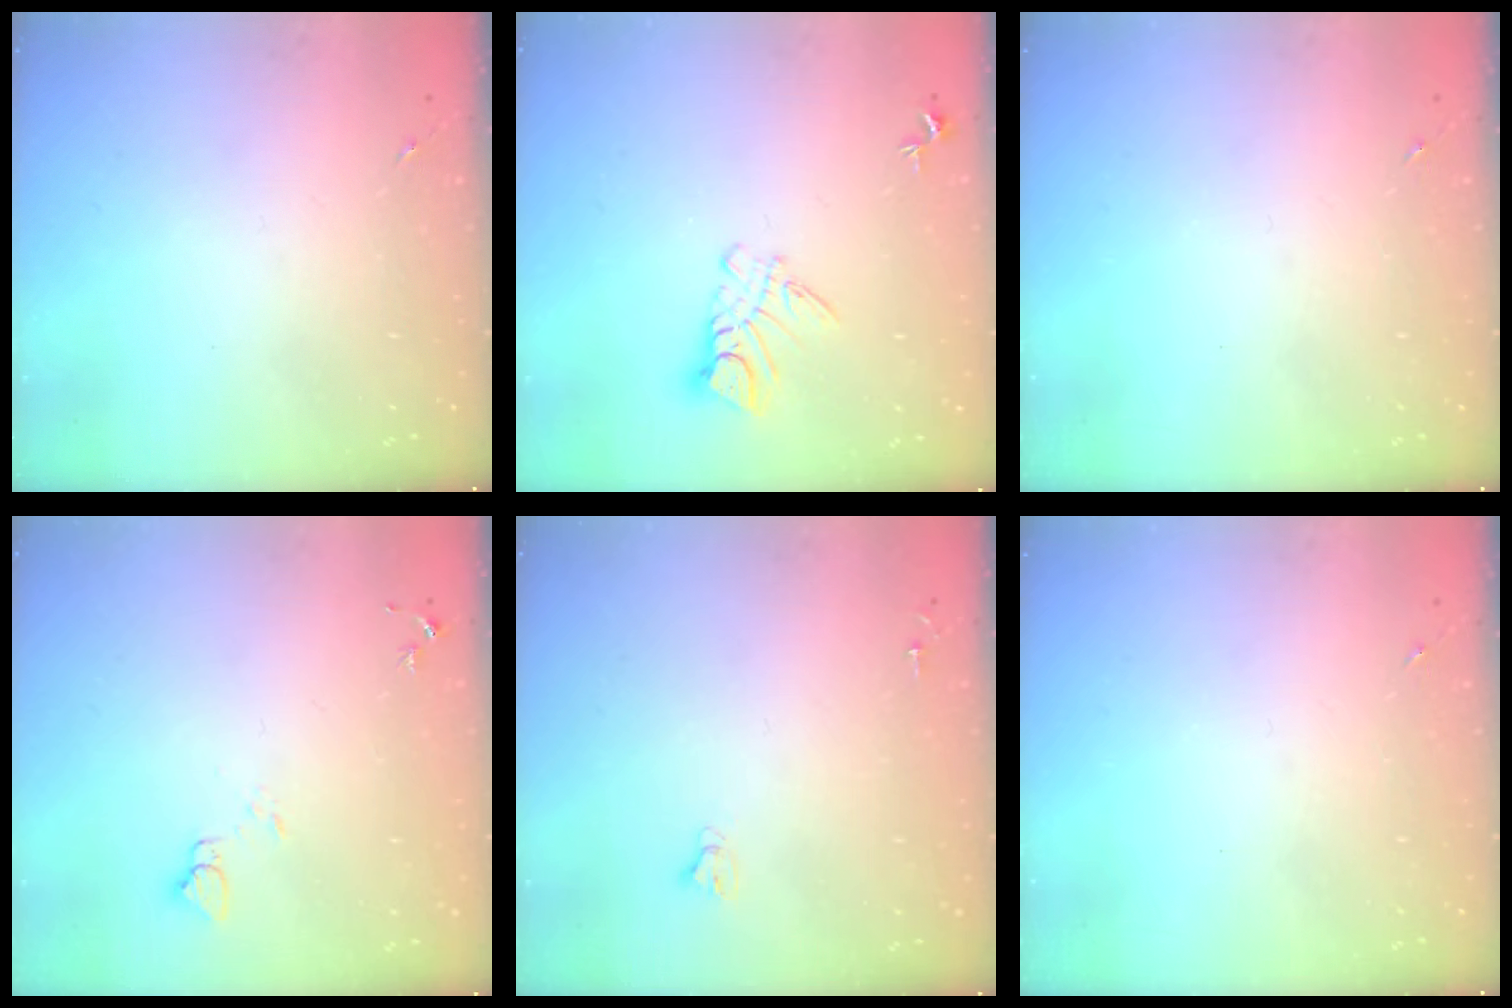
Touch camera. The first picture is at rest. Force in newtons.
{"total": 8.0, "press": 8.0, "slide": 0.7}
{"total": 0.0}
{"total": 3.9, "press": 3.9, "slide": 0.4}
{"total": 2.4, "press": 2.4, "slide": 0.2}
{"total": 0.0}